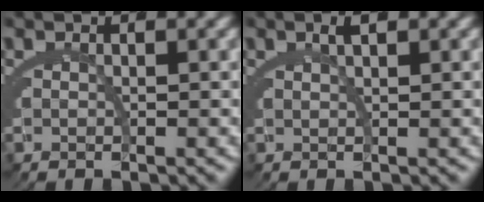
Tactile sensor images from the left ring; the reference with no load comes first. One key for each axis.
{"total": 1.4, "fx": 0.9, "fy": -0.5, "fz": 0.9, "tx": -0.013, "ty": 0.004, "tz": 0.018}